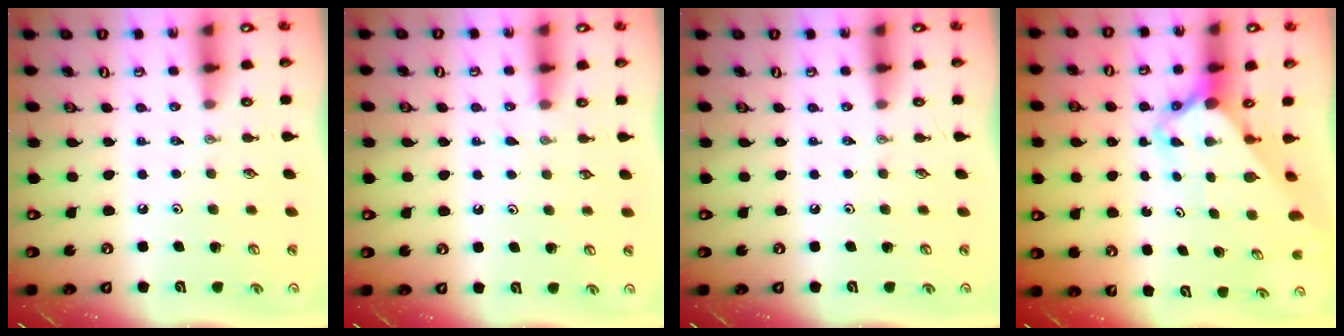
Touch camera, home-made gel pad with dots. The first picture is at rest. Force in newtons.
{"total": 3.0, "press": 3.0, "slide": 0.5}
{"total": 0.0}
{"total": 3.4, "press": 3.4, "slide": 0.4}